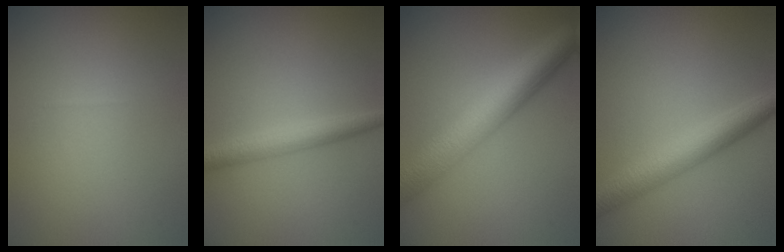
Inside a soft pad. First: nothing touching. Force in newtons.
{"total": 2.9, "press": 2.9, "slide": 0.1}
{"total": 7.9, "press": 7.9, "slide": 0.2}
{"total": 4.6, "press": 4.6, "slide": 0.1}